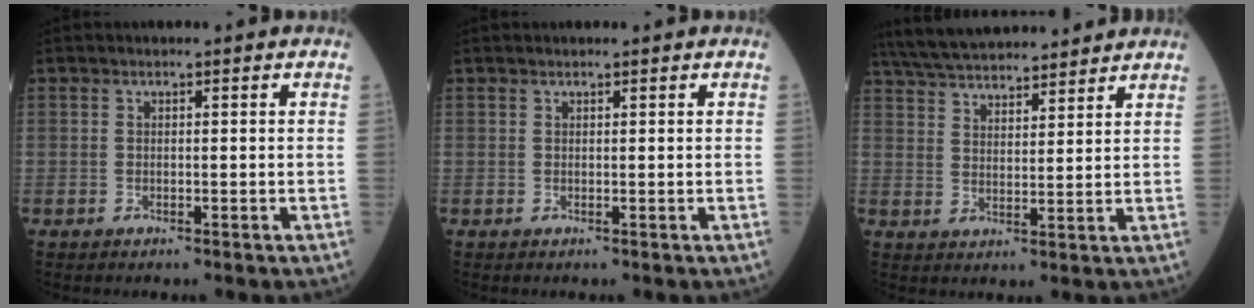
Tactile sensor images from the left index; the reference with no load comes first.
{"total": 0.5, "force": [0.5, 0.0, 0.1], "torque": [-0.004, 0.011, 0.011]}
{"total": 16.1, "force": [14.7, 3.0, 5.9], "torque": [-0.109, 0.043, 0.236]}